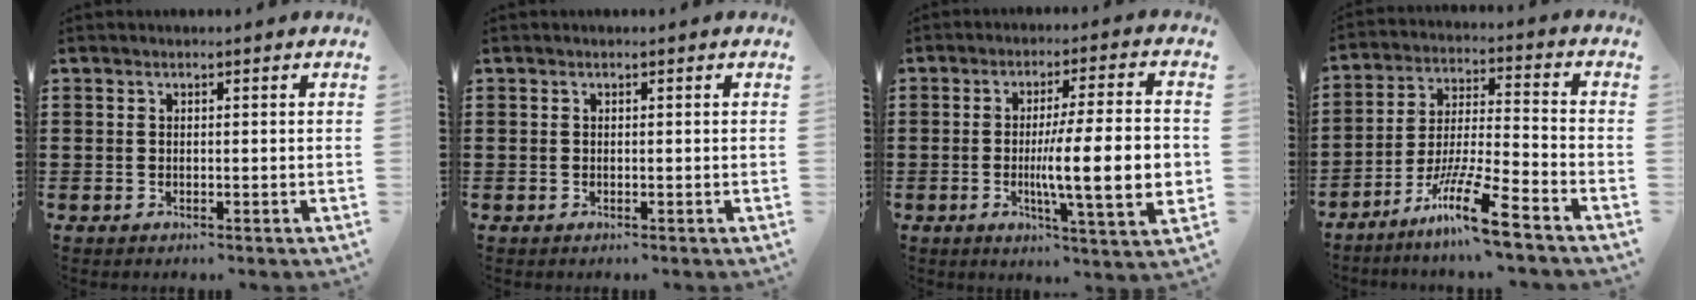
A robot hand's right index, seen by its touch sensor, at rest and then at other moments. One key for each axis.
{"total": 0.0}
{"total": 13.2, "fx": -1.5, "fy": 2.0, "fz": 12.9, "tx": -0.206, "ty": -0.014, "tz": -0.033}
{"total": 11.6, "fx": -8.4, "fy": 0.9, "fz": 7.9, "tx": -0.155, "ty": 0.007, "tz": -0.163}